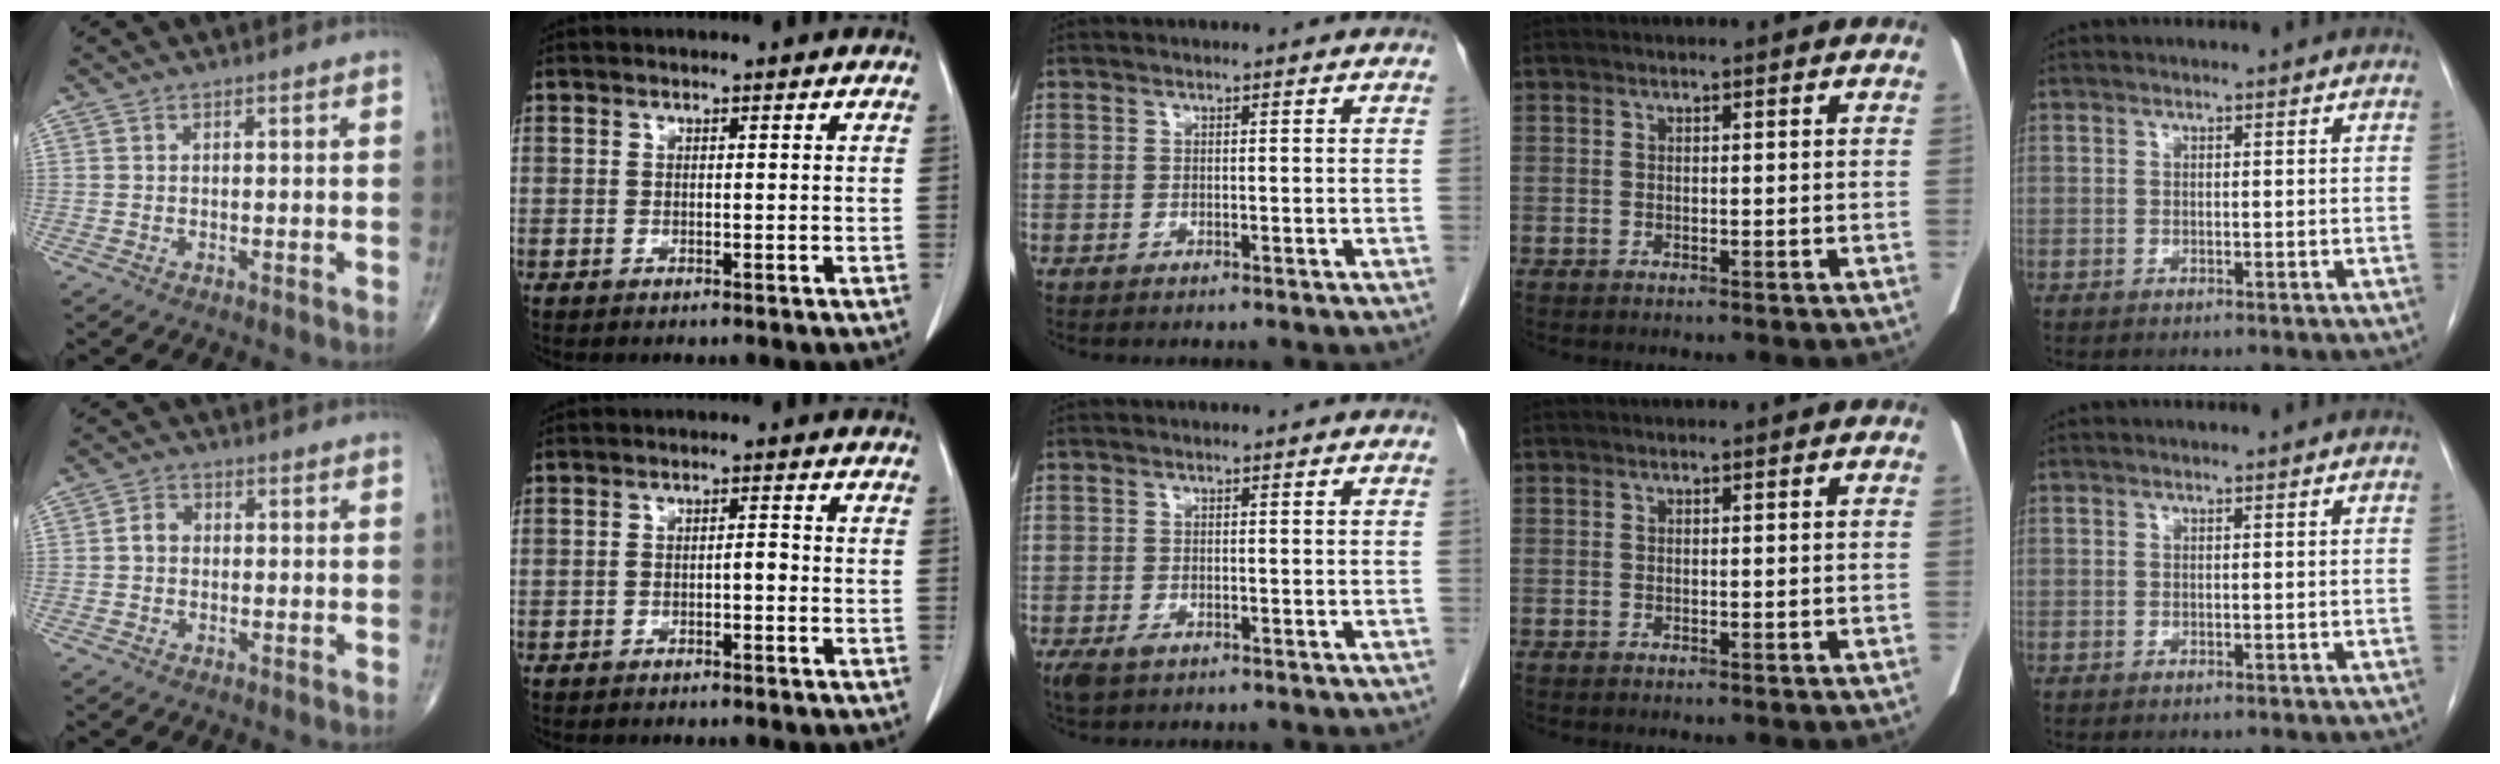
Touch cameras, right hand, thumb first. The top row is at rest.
{"thumb": {"total": 2.9, "force": [-0.1, 2.4, 1.6], "torque": [-0.020, 0.012, -0.007]}, "index": {"total": 1.6, "force": [-0.7, 0.5, 1.4], "torque": [-0.019, 0.006, -0.009]}, "middle": {"total": 2.1, "force": [-1.1, 1.1, 1.4], "torque": [-0.035, -0.004, -0.013]}}